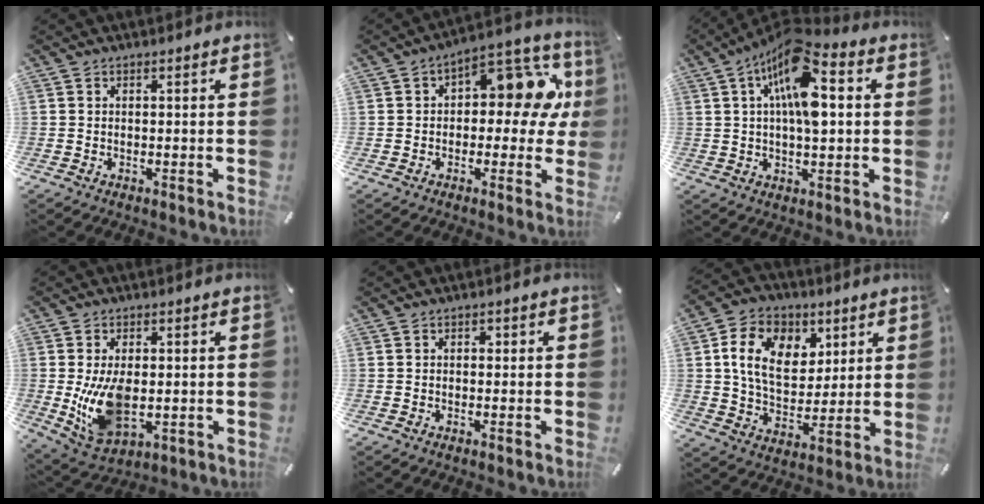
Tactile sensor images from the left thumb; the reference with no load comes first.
{"total": 13.8, "force": [3.3, 7.9, 10.8], "torque": [-0.130, -0.021, 0.054]}
{"total": 14.5, "force": [4.5, 6.5, 12.2], "torque": [-0.211, -0.018, 0.074]}
{"total": 11.1, "force": [-0.2, 6.8, 8.9], "torque": [-0.187, -0.020, -0.007]}
{"total": 0.8, "force": [0.0, 0.7, 0.4], "torque": [-0.008, 0.005, -0.001]}
{"total": 13.4, "force": [4.7, 10.2, 7.3], "torque": [-0.118, -0.003, 0.089]}